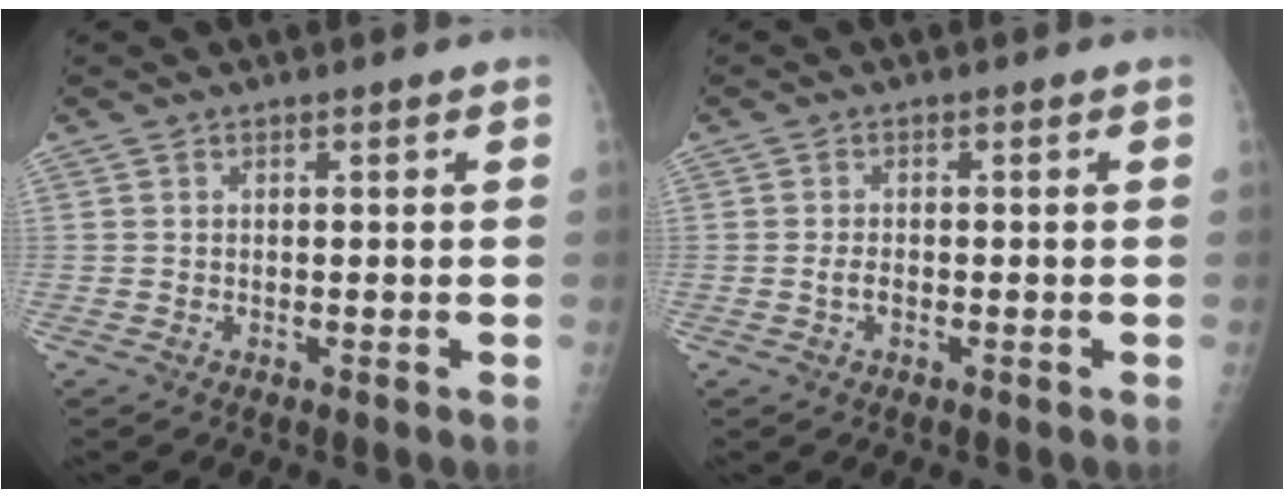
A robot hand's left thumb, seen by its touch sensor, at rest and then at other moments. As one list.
[{"total": 1.6, "force": [-0.5, 0.9, 1.2], "torque": [-0.023, 0.003, -0.009]}]